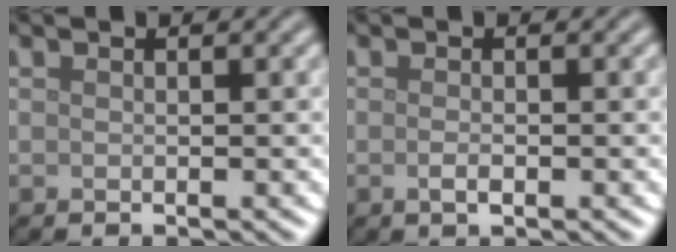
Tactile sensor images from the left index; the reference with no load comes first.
{"total": 1.1, "force": [-0.4, 0.4, 1.0], "torque": [-0.022, -0.003, -0.008]}